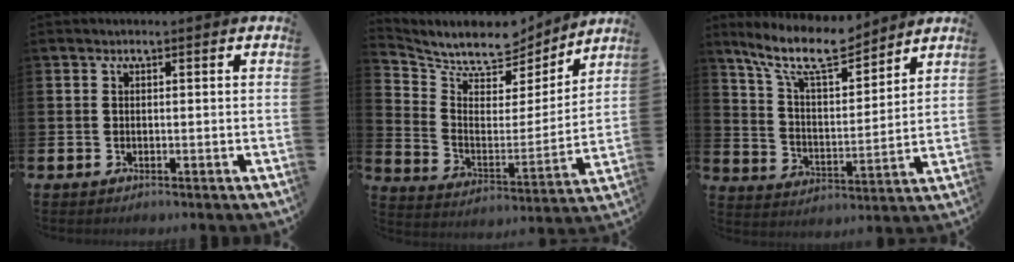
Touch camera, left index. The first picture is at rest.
{"total": 8.5, "force": [7.8, 2.9, 1.7], "torque": [-0.079, -0.062, 0.136]}
{"total": 11.0, "force": [9.5, 2.5, 4.9], "torque": [-0.117, -0.047, 0.170]}